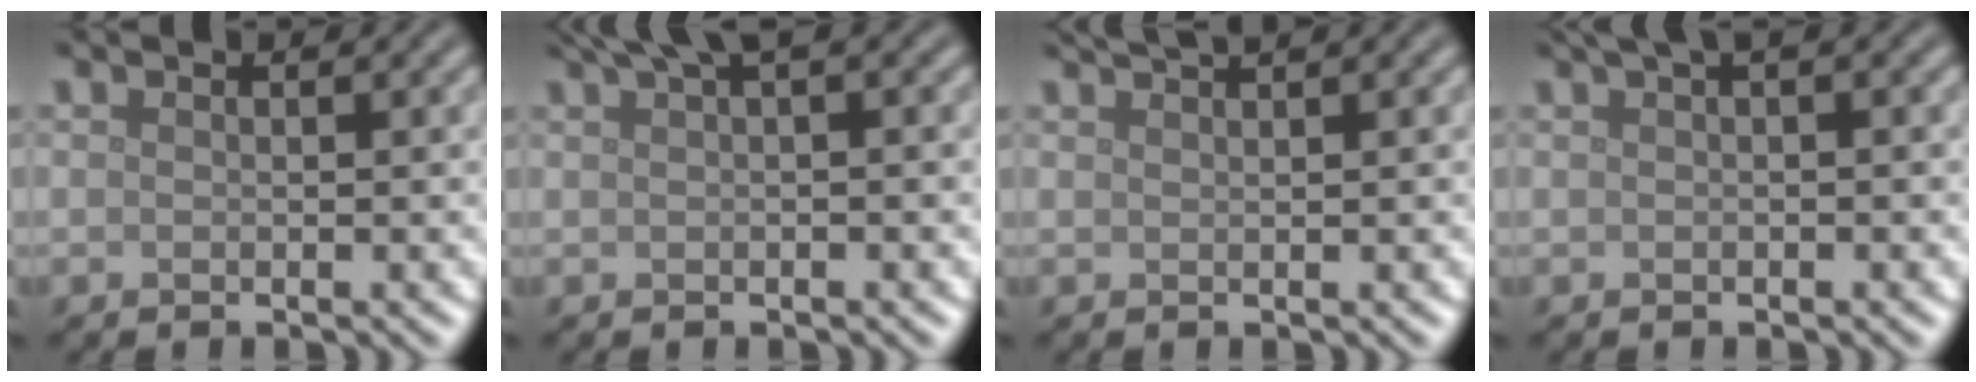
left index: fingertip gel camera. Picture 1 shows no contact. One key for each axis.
{"total": 3.0, "fx": 1.7, "fy": 0.6, "fz": 2.4, "tx": -0.032, "ty": 0.012, "tz": 0.029}
{"total": 2.2, "fx": 1.8, "fy": 0.4, "fz": 1.2, "tx": -0.009, "ty": 0.006, "tz": 0.022}
{"total": 2.3, "fx": 1.1, "fy": 0.6, "fz": 2.0, "tx": -0.029, "ty": 0.005, "tz": 0.014}